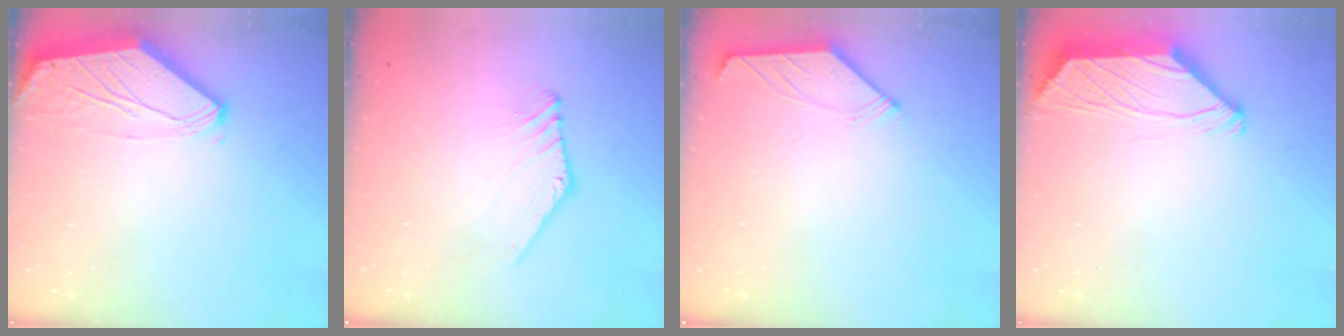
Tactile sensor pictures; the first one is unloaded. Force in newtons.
{"total": 2.0, "press": 2.0, "slide": 0.0}
{"total": 2.0, "press": 1.9, "slide": 0.5}
{"total": 2.0, "press": 1.8, "slide": 0.8}